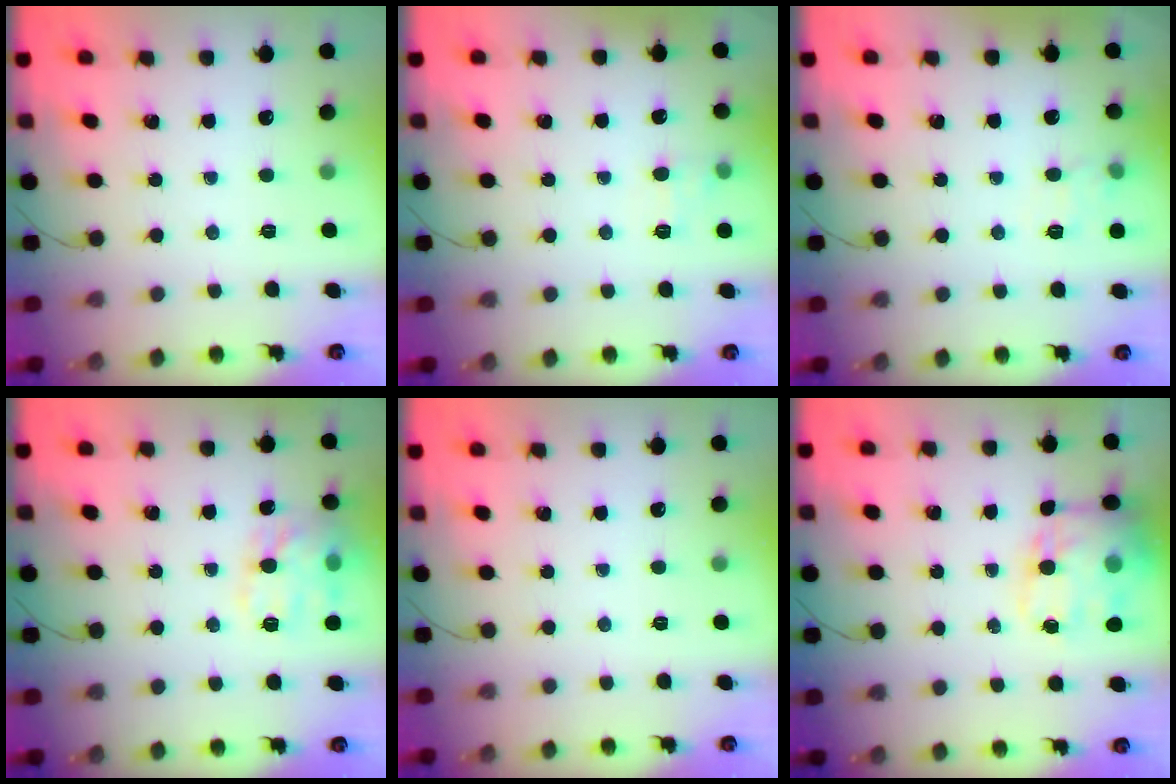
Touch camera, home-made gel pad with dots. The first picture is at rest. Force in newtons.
{"total": 6.6, "press": 6.4, "slide": 1.7}
{"total": 7.5, "press": 7.3, "slide": 2.0}
{"total": 14.1, "press": 14.1, "slide": 0.7}
{"total": 0.0}
{"total": 16.4, "press": 16.0, "slide": 3.7}